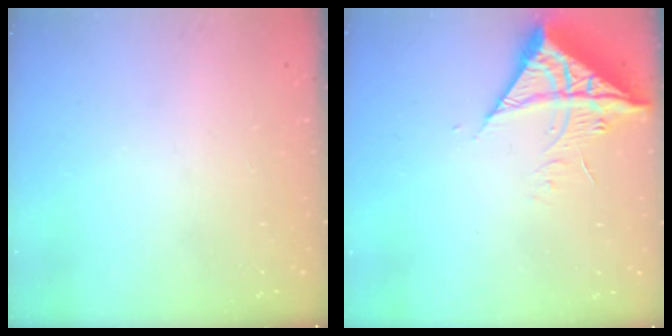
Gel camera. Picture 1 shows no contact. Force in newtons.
{"total": 10.4, "press": 10.3, "slide": 1.4}